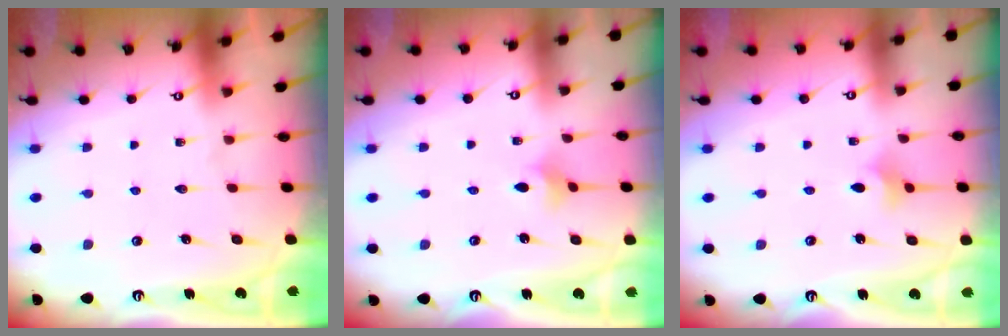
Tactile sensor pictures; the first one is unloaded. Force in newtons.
{"total": 2.8, "press": 2.8, "slide": 0.6}
{"total": 3.7, "press": 3.6, "slide": 0.9}